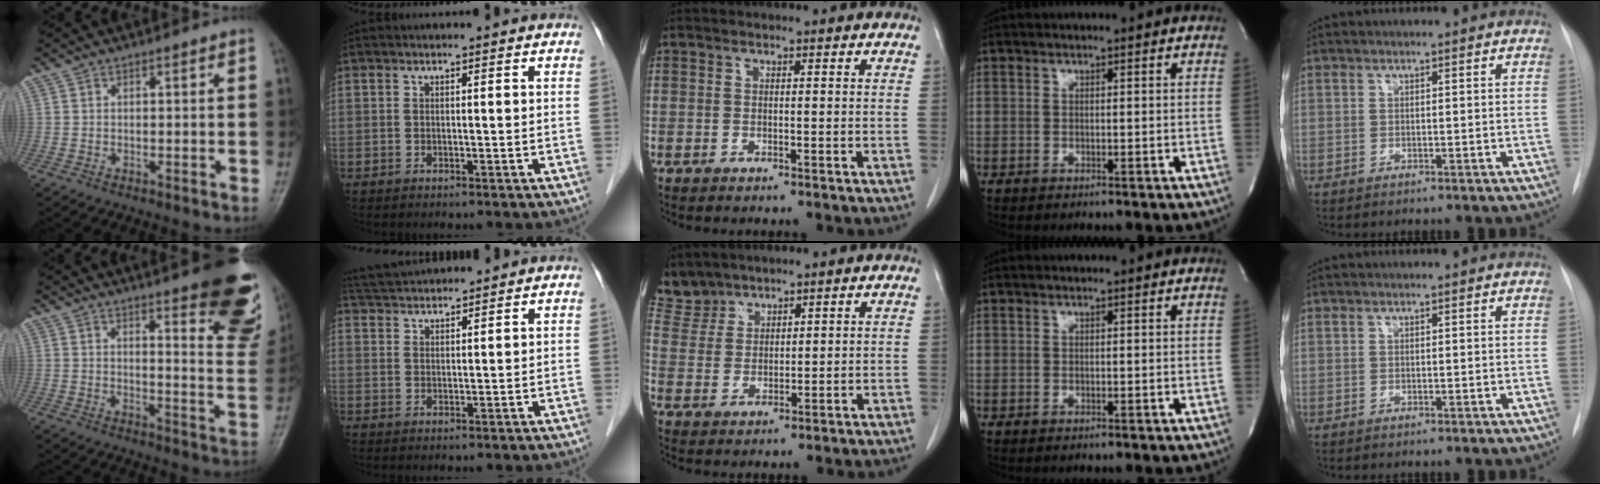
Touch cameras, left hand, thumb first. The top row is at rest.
{"thumb": {"total": 19.3, "force": [12.1, 4.8, 14.2], "torque": [-0.143, -0.070, 0.140]}, "index": {"total": 6.1, "force": [6.0, 0.1, 1.3], "torque": [-0.031, 0.036, 0.107]}, "middle": {"total": 4.6, "force": [4.3, 1.6, -0.5], "torque": [0.010, 0.004, 0.096]}}